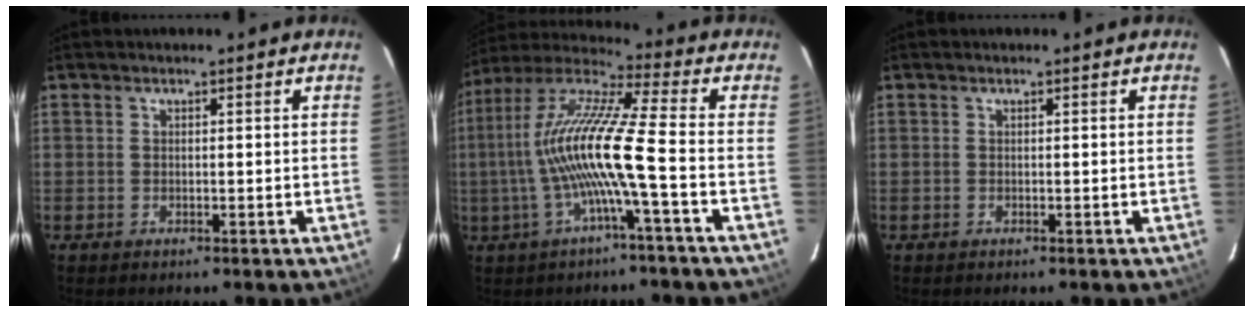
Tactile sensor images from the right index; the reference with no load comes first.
{"total": 14.6, "force": [-3.2, -0.3, 14.3], "torque": [-0.270, 0.002, -0.063]}
{"total": 0.0}